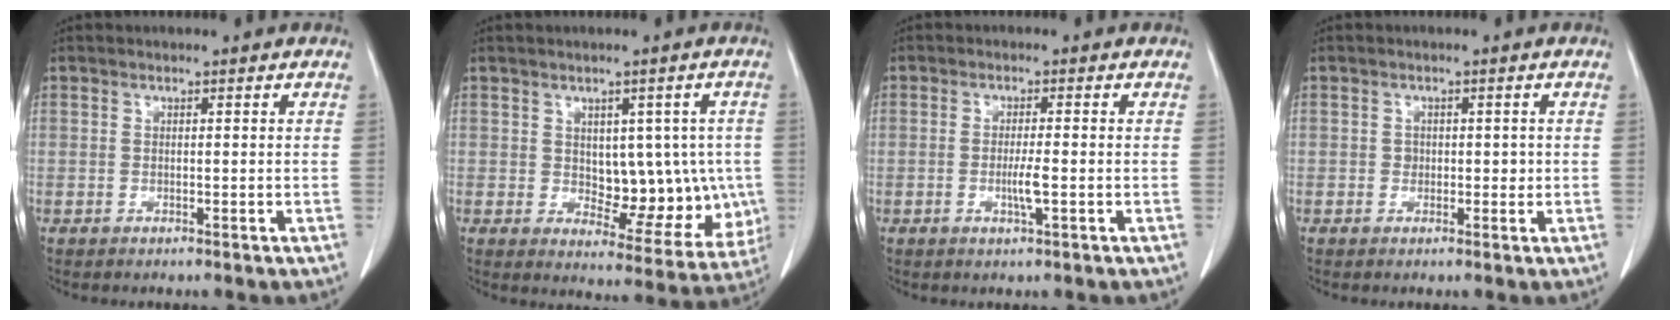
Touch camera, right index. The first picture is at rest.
{"total": 13.8, "force": [0.3, 8.6, 10.8], "torque": [-0.153, 0.016, 0.035]}
{"total": 3.5, "force": [-0.8, 0.6, 3.3], "torque": [-0.068, -0.003, -0.012]}
{"total": 2.9, "force": [0.0, 2.3, 1.8], "torque": [-0.035, 0.012, 0.007]}